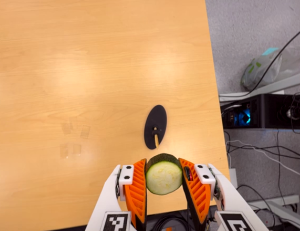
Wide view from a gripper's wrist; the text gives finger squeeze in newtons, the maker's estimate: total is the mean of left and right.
{"total": 11.3, "left": 10.3, "right": 12.4}